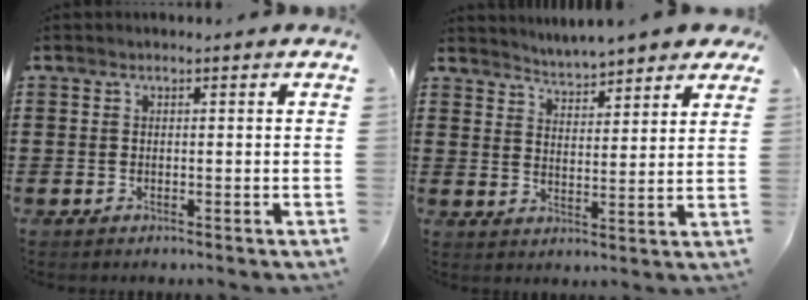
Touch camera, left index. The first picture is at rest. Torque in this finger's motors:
{"motor_torque": [1.12, -1.02, 0.46, 0.11]}